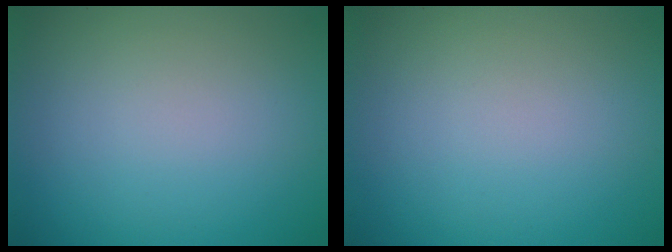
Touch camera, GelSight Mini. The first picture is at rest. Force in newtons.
{"total": 0.0}